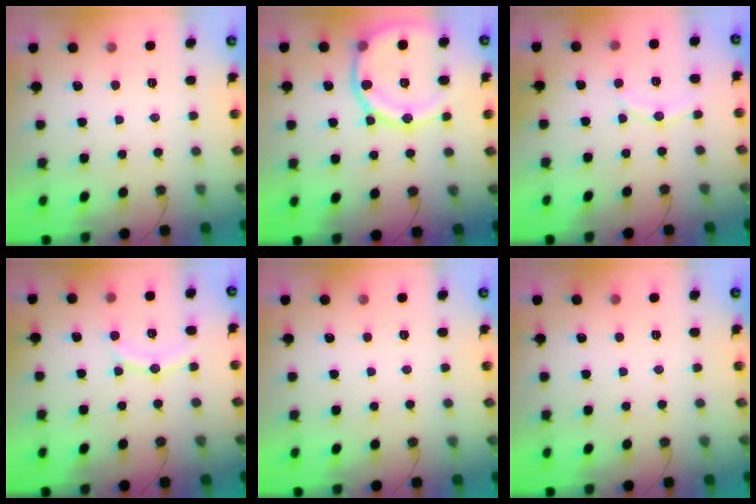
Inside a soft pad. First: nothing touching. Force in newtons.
{"total": 15.6, "press": 15.5, "slide": 1.8}
{"total": 6.9, "press": 6.7, "slide": 1.8}
{"total": 9.8, "press": 9.7, "slide": 1.0}
{"total": 0.0}
{"total": 0.0}